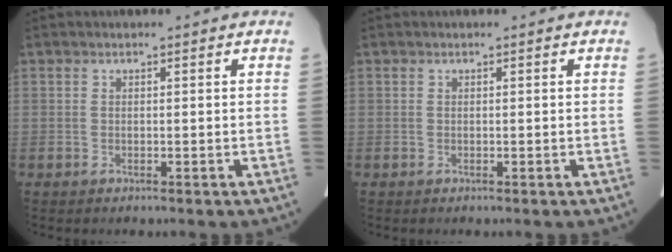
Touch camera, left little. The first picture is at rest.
{"total": 0.0}